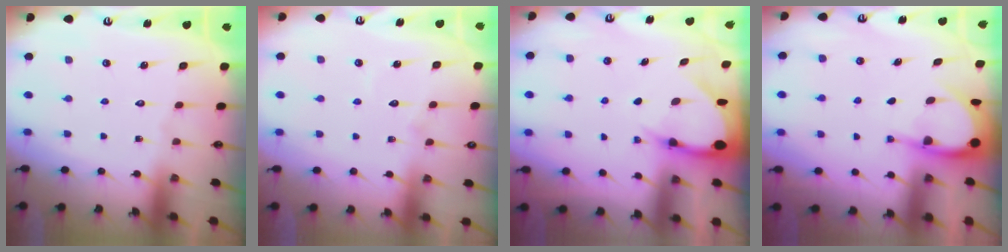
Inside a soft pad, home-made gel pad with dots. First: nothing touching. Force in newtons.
{"total": 5.1, "press": 5.1, "slide": 0.5}
{"total": 4.3, "press": 4.3, "slide": 0.4}
{"total": 4.8, "press": 4.8, "slide": 0.5}